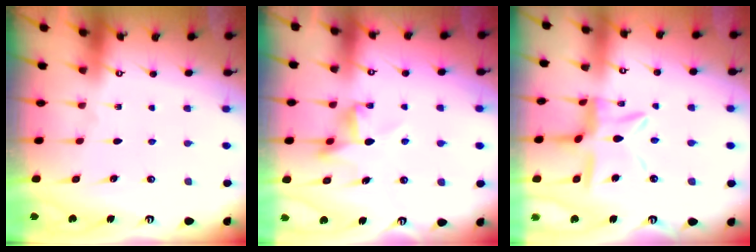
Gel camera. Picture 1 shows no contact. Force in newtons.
{"total": 8.2, "press": 8.2, "slide": 0.9}
{"total": 10.8, "press": 10.7, "slide": 0.9}